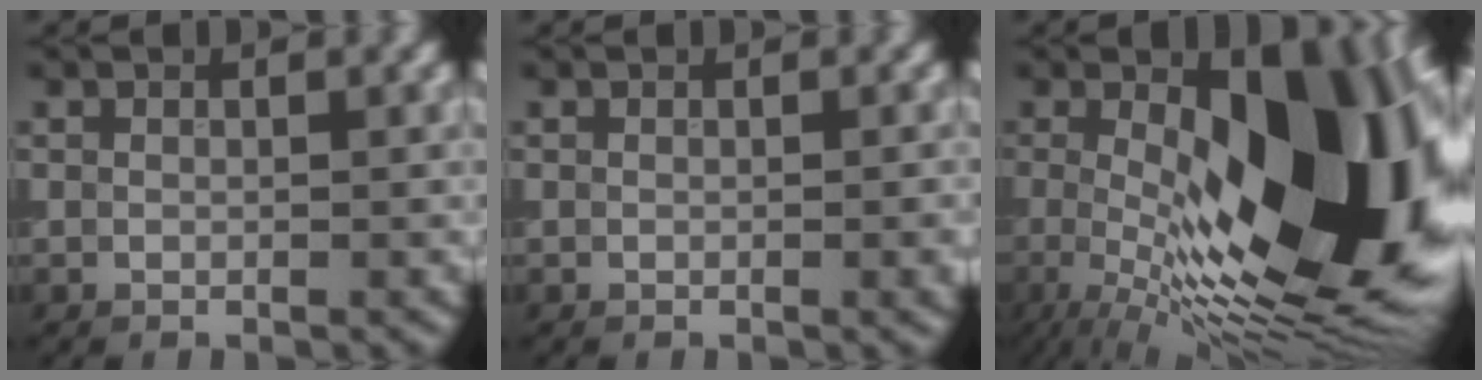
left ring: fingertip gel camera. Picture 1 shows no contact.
{"total": 1.1, "force": [-0.1, 0.3, 1.1], "torque": [-0.011, -0.001, -0.001]}
{"total": 16.9, "force": [-0.4, 7.0, 15.4], "torque": [-0.202, 0.010, -0.013]}